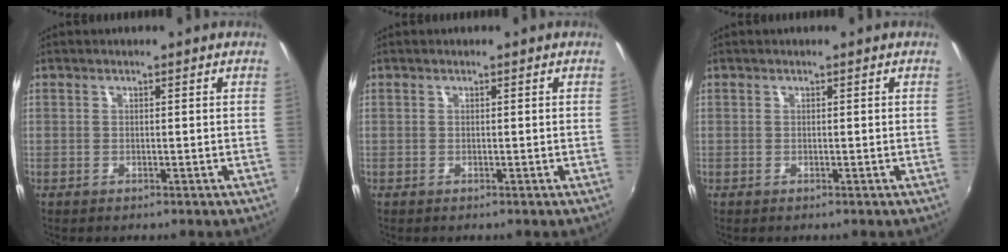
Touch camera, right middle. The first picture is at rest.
{"total": 0.0}
{"total": 0.0}